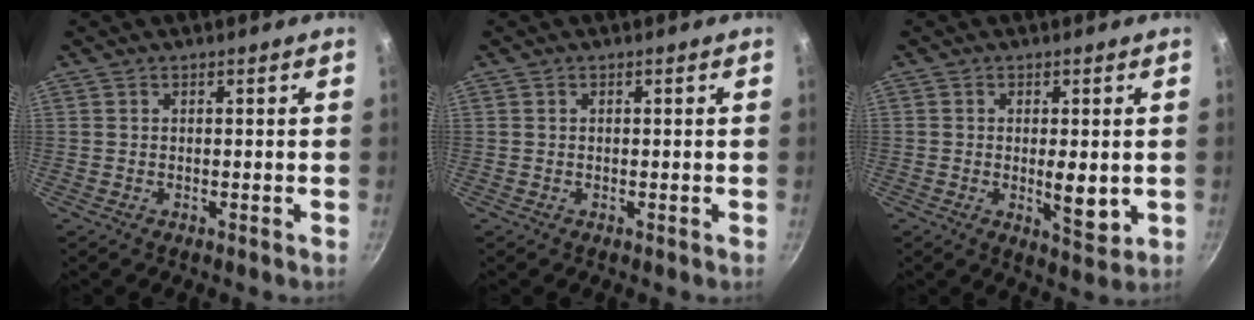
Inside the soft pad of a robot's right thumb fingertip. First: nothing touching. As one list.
[{"total": 0.0}, {"total": 5.8, "force": [-0.3, 2.5, 5.2], "torque": [-0.076, -0.017, 0.000]}]